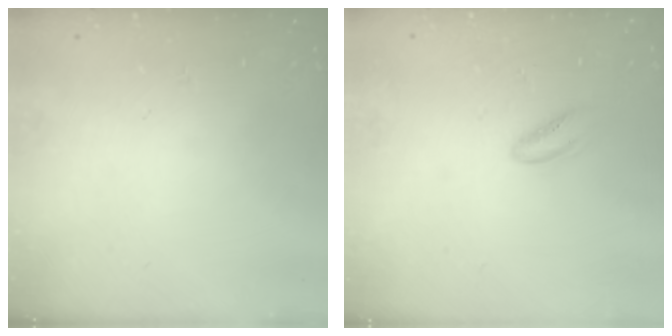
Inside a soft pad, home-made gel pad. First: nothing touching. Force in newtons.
{"total": 3.2, "press": 3.1, "slide": 0.6}